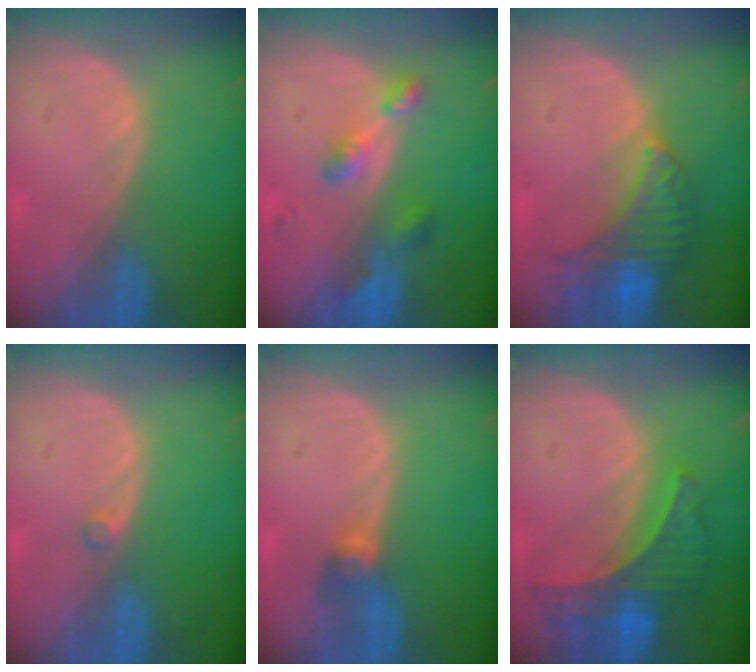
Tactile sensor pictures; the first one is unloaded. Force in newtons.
{"total": 5.3, "press": 4.7, "slide": 2.4}
{"total": 7.4, "press": 7.1, "slide": 2.1}
{"total": 0.7, "press": 0.7, "slide": 0.1}
{"total": 2.7, "press": 2.7, "slide": 0.3}
{"total": 7.8, "press": 6.8, "slide": 3.8}